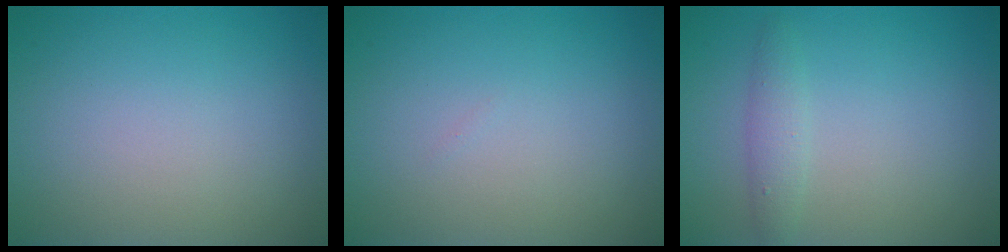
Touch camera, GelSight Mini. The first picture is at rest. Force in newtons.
{"total": 0.0}
{"total": 1.6, "press": 1.6, "slide": 0.0}